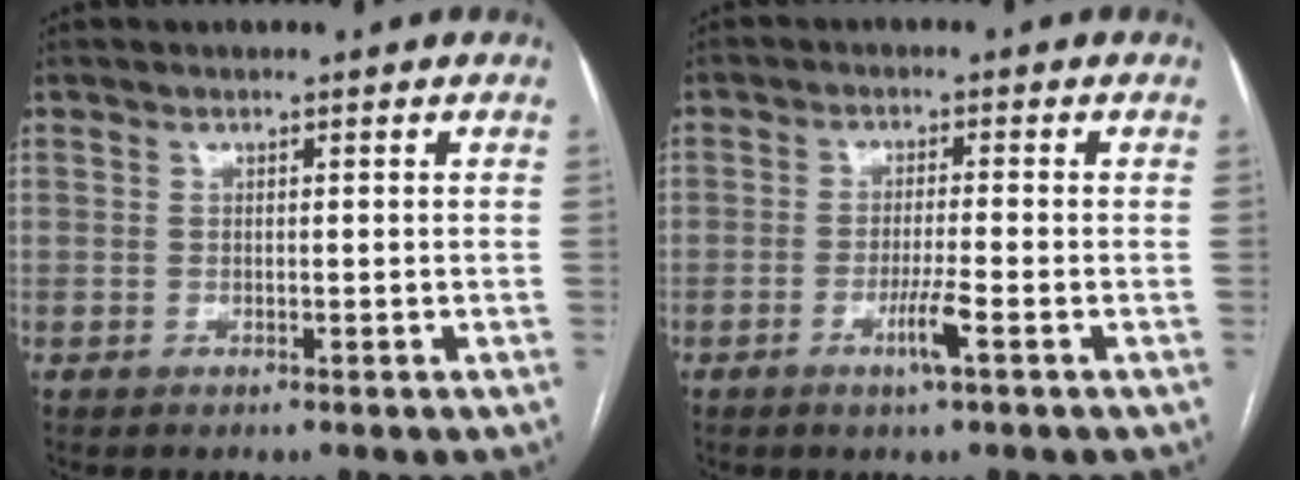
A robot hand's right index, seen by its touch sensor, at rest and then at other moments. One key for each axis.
{"total": 4.0, "fx": -1.9, "fy": -0.3, "fz": 3.5, "tx": -0.068, "ty": -0.008, "tz": -0.037}